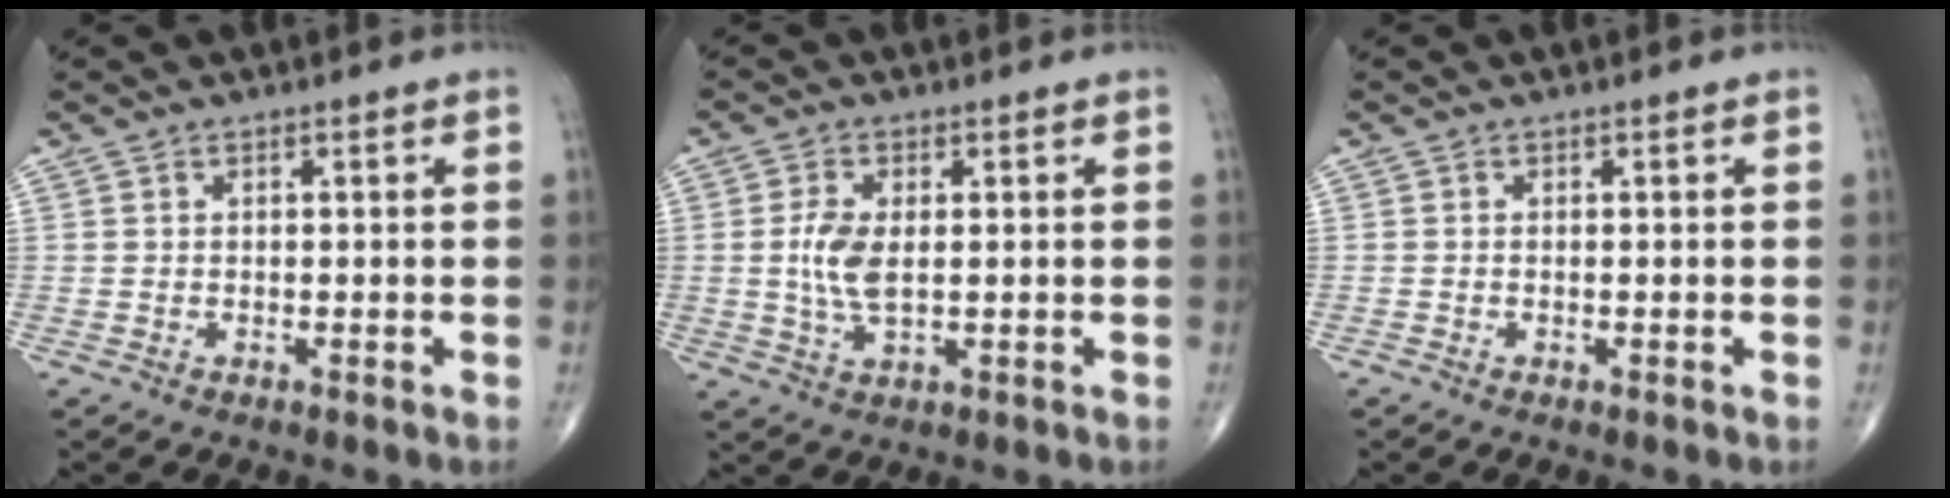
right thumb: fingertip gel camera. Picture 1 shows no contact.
{"total": 5.8, "force": [0.3, 2.9, 5.1], "torque": [-0.112, -0.005, 0.006]}
{"total": 0.0}